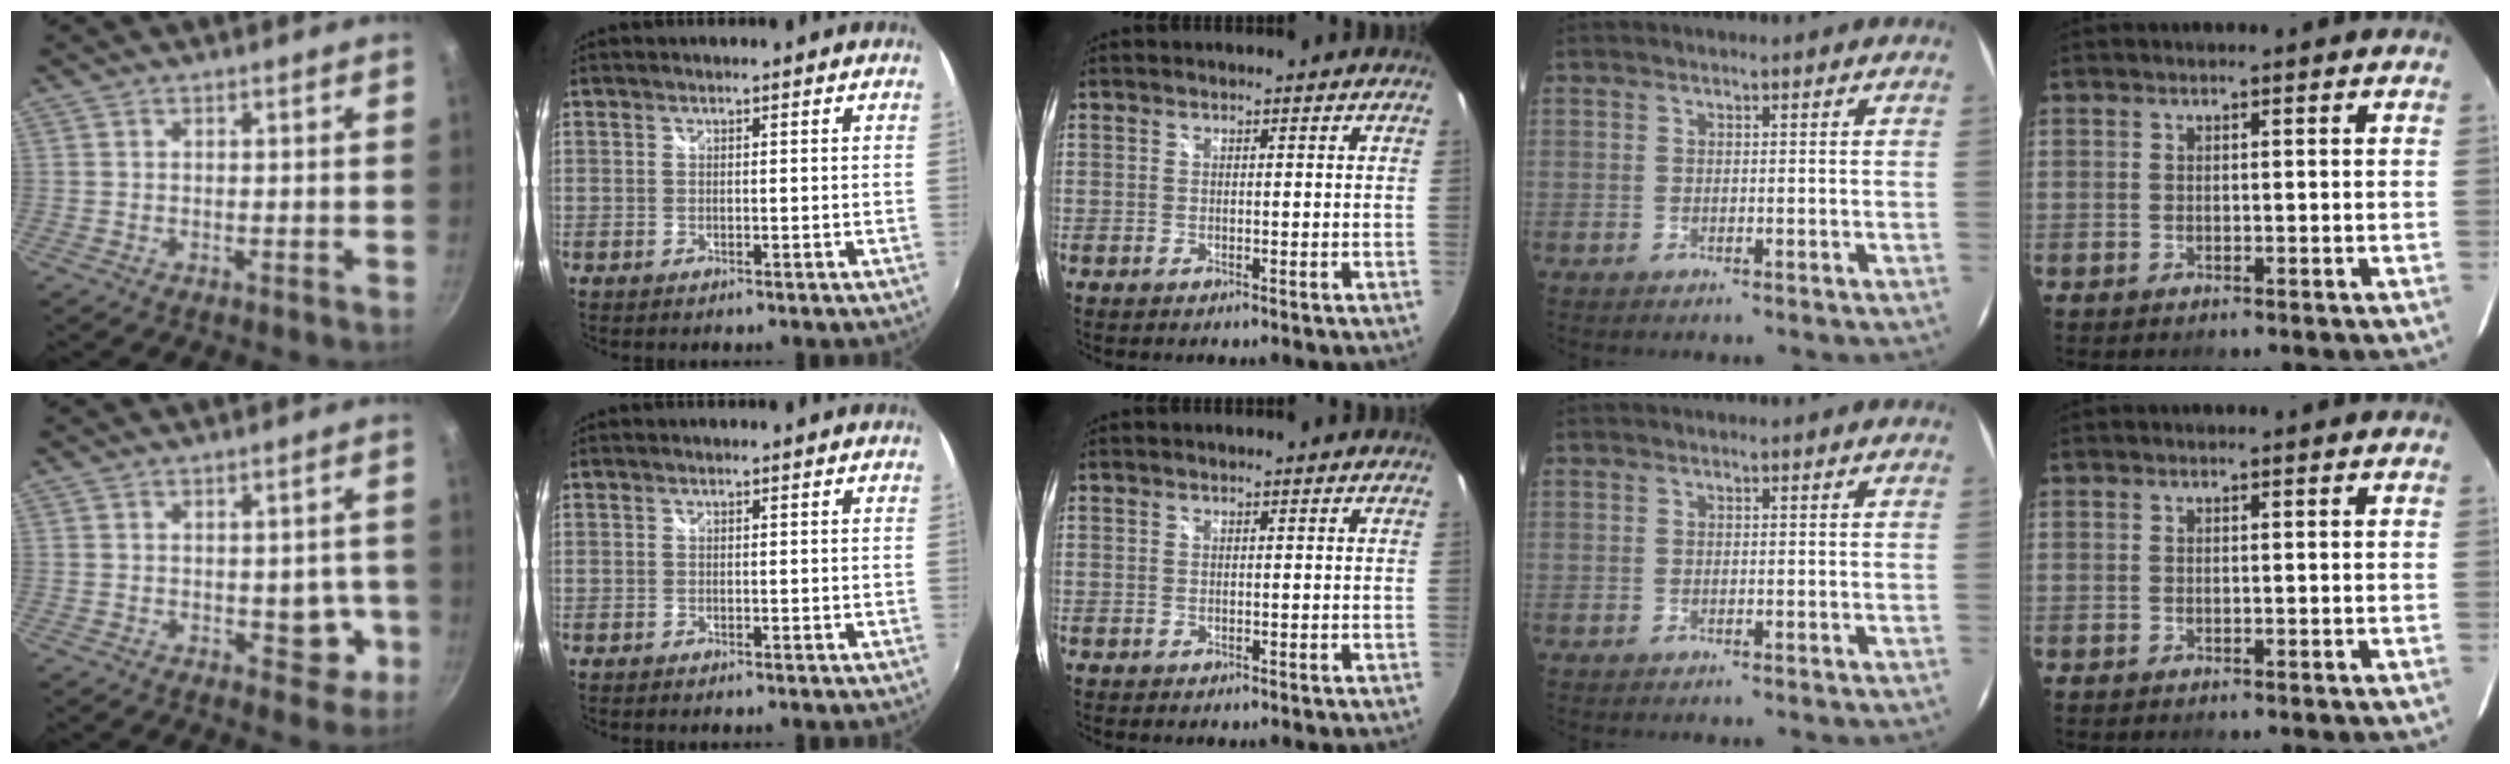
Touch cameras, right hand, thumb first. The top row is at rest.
{"thumb": {"total": 6.1, "force": [-1.2, 3.9, 4.6], "torque": [-0.019, 0.010, -0.010]}}